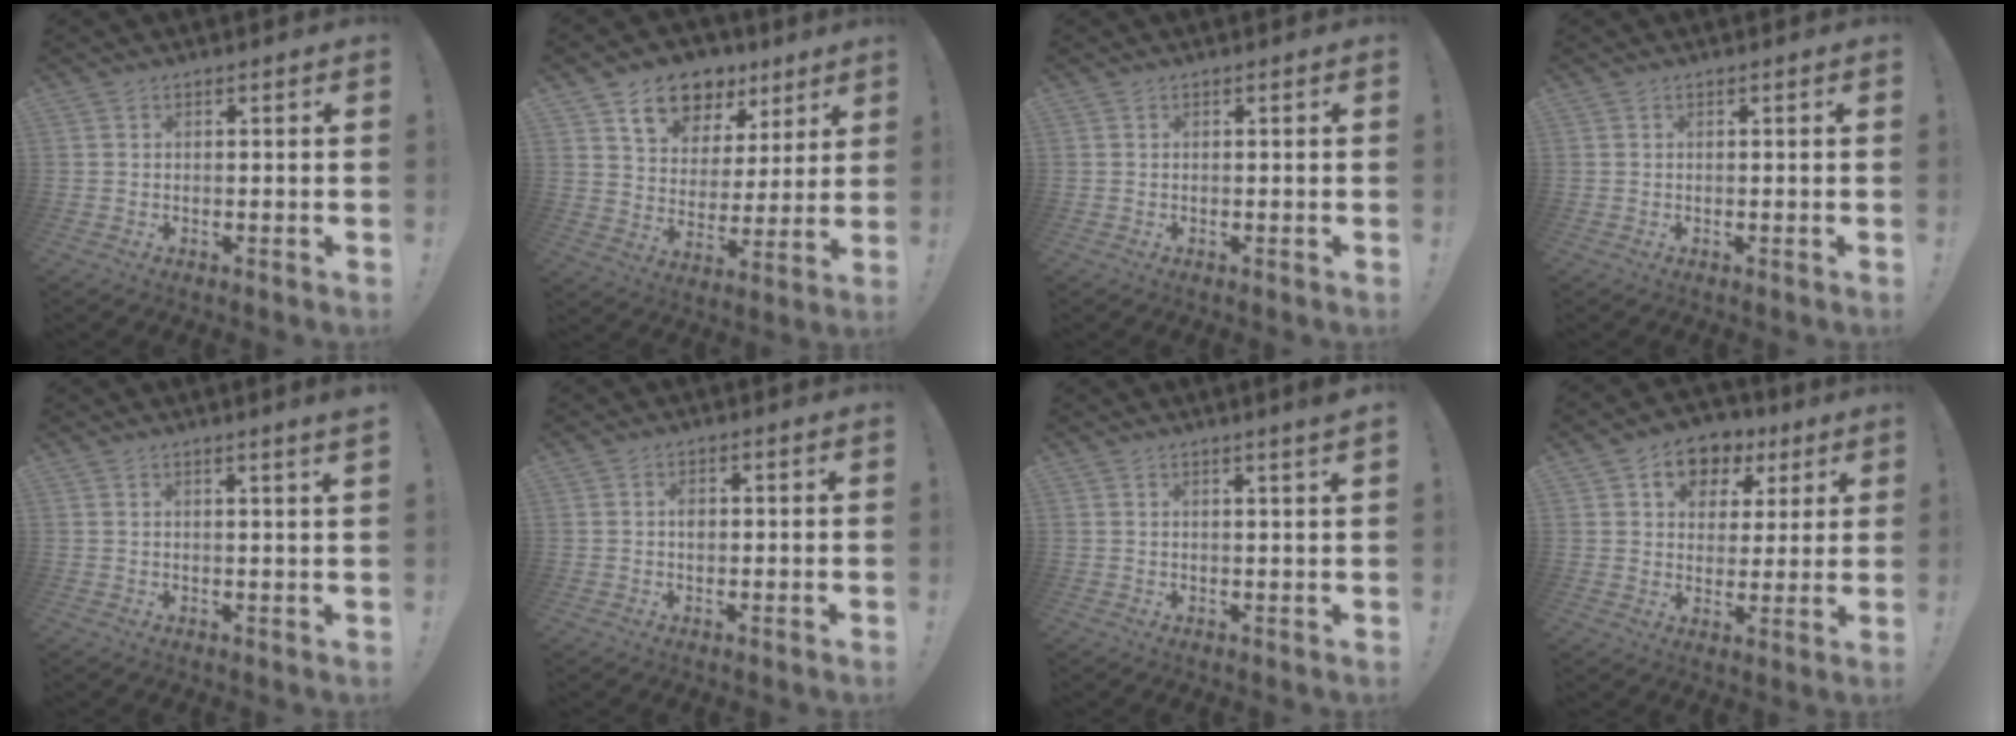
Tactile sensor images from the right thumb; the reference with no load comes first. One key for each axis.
{"total": 13.3, "fx": 8.6, "fy": 8.8, "fz": 5.0, "tx": -0.086, "ty": -0.046, "tz": 0.162}
{"total": 0.0}
{"total": 0.0}
{"total": 2.6, "fx": 1.7, "fy": -0.5, "fz": 1.9, "tx": -0.028, "ty": -0.014, "tz": 0.026}
{"total": 1.5, "fx": -0.1, "fy": 1.1, "fz": 1.0, "tx": -0.019, "ty": 0.003, "tz": -0.003}
{"total": 2.6, "fx": 1.7, "fy": -0.4, "fz": 1.9, "tx": -0.029, "ty": -0.012, "tz": 0.026}
{"total": 9.1, "fx": 4.1, "fy": 7.3, "fz": 3.5, "tx": -0.048, "ty": -0.019, "tz": 0.078}